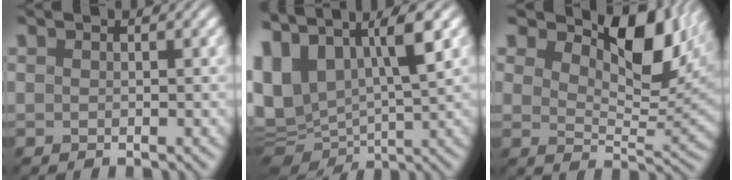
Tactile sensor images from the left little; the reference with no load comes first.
{"total": 11.2, "force": [2.2, 5.9, 9.2], "torque": [-0.199, -0.010, 0.047]}
{"total": 8.8, "force": [5.0, 4.2, 5.9], "torque": [-0.085, -0.004, 0.074]}